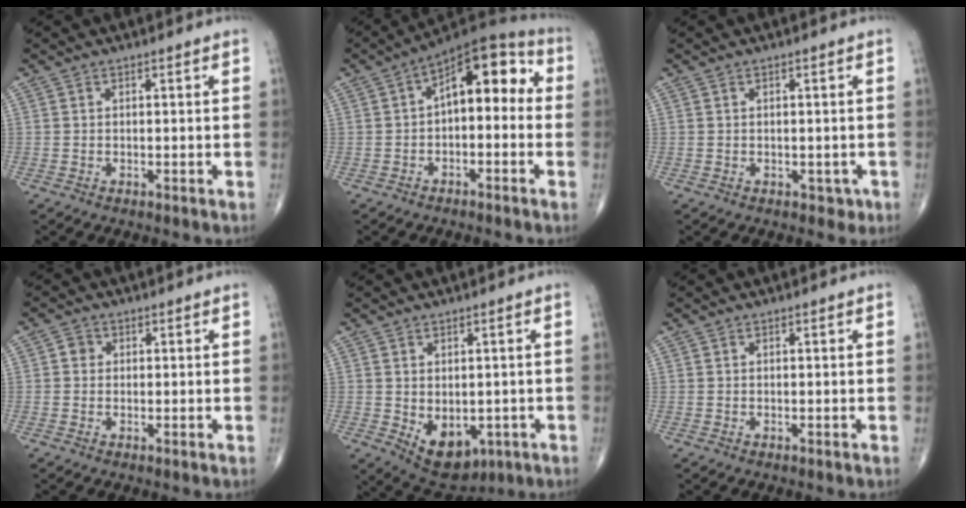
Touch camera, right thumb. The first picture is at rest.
{"total": 12.8, "force": [0.6, 6.9, 10.8], "torque": [-0.120, 0.047, -0.006]}
{"total": 1.8, "force": [-0.5, 1.3, 1.1], "torque": [-0.003, 0.001, -0.002]}
{"total": 1.8, "force": [0.2, 1.7, 0.7], "torque": [-0.001, 0.003, -0.001]}
{"total": 8.8, "force": [-2.1, 5.8, 6.3], "torque": [-0.069, -0.008, -0.010]}
{"total": 0.0}